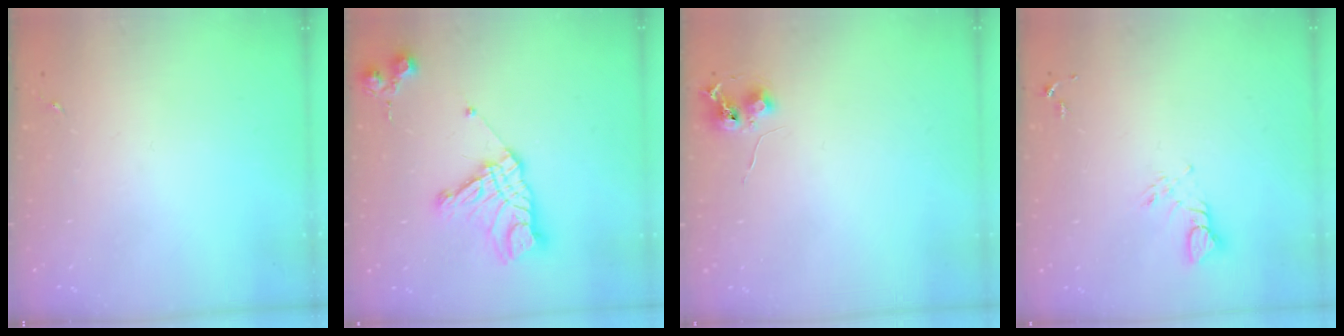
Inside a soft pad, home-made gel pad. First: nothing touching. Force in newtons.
{"total": 16.2, "press": 16.1, "slide": 1.6}
{"total": 6.4, "press": 6.3, "slide": 0.7}
{"total": 3.8, "press": 3.8, "slide": 0.3}